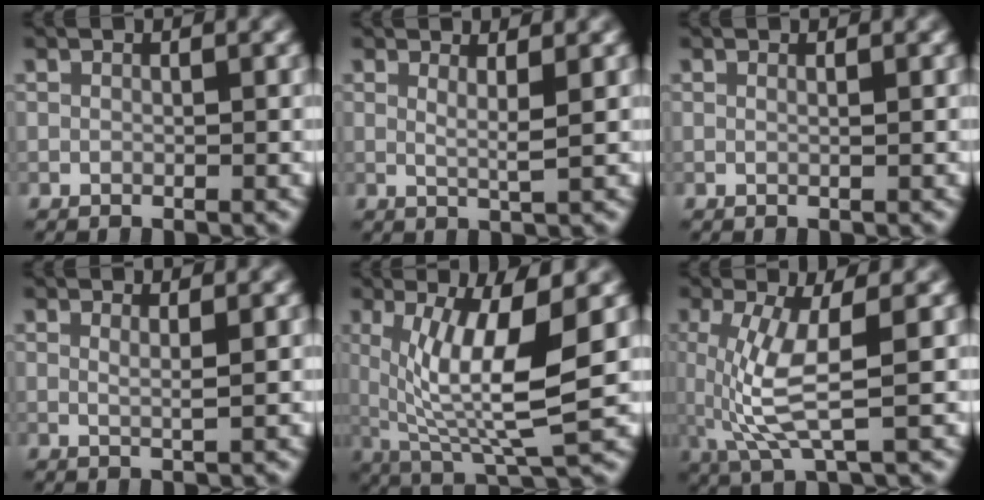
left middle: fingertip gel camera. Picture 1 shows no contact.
{"total": 1.9, "force": [0.9, 0.4, 1.6], "torque": [-0.023, -0.005, 0.010]}
{"total": 0.7, "force": [0.3, 0.3, 0.6], "torque": [-0.005, -0.001, -0.004]}
{"total": 1.4, "force": [0.7, 0.4, 1.1], "torque": [-0.012, -0.001, 0.005]}
{"total": 9.5, "force": [1.0, 2.3, 9.2], "torque": [-0.166, -0.012, 0.024]}
{"total": 5.7, "force": [0.2, 1.5, 5.5], "torque": [-0.125, -0.006, 0.008]}